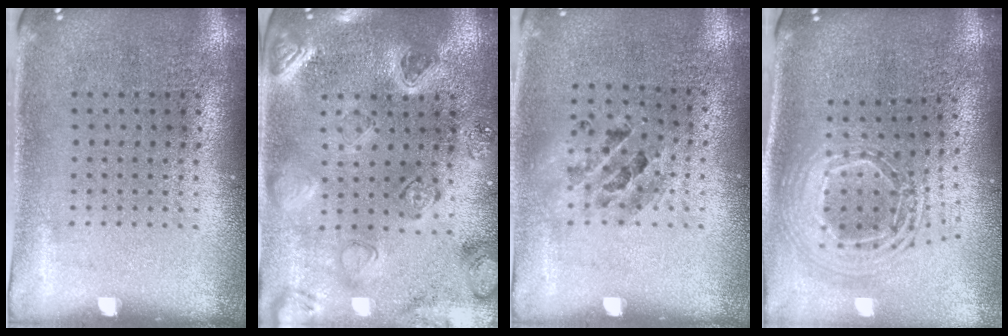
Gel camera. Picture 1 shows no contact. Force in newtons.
{"total": 2.2, "press": 2.2, "slide": 0.4}
{"total": 0.9, "press": 0.9, "slide": 0.3}
{"total": 2.2, "press": 1.7, "slide": 1.5}